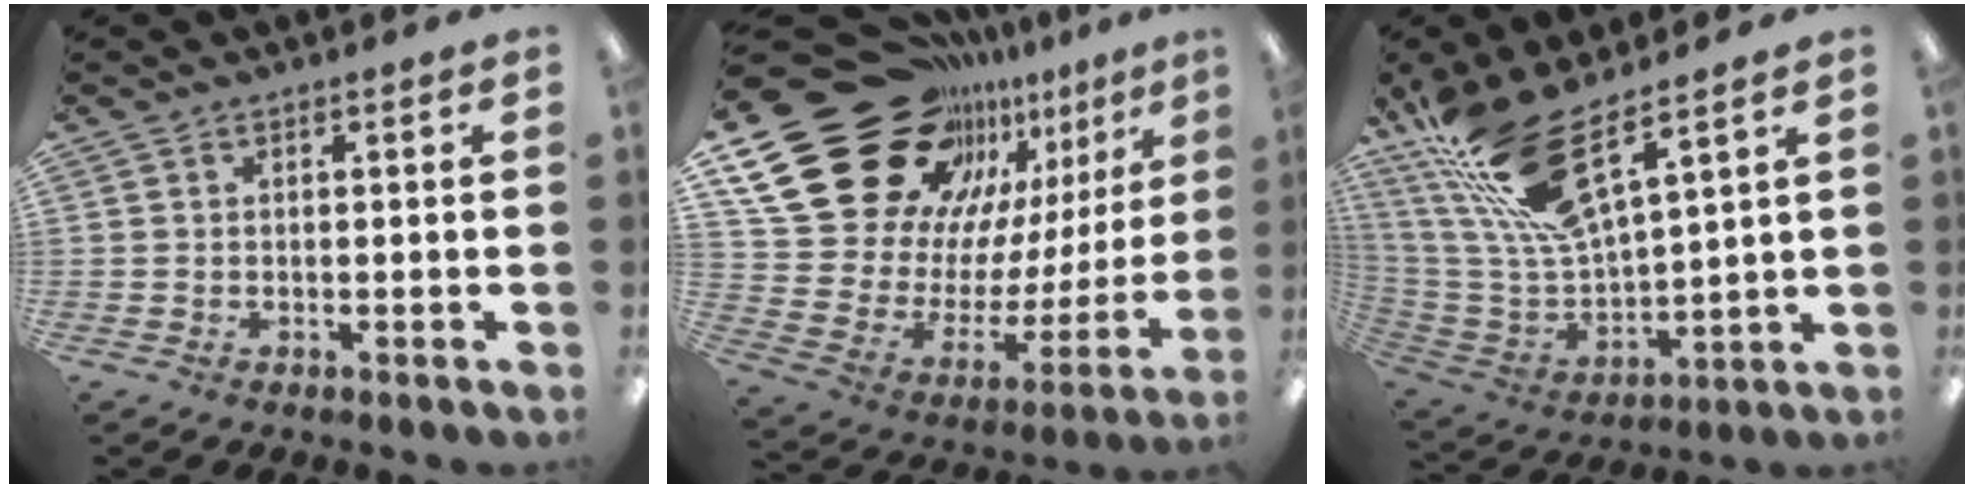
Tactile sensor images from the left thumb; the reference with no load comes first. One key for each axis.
{"total": 29.9, "fx": 20.3, "fy": 16.7, "fz": 14.3, "tx": -0.242, "ty": -0.148, "tz": 0.399}
{"total": 18.4, "fx": 12.9, "fy": 5.3, "fz": 12.0, "tx": -0.265, "ty": -0.078, "tz": 0.229}